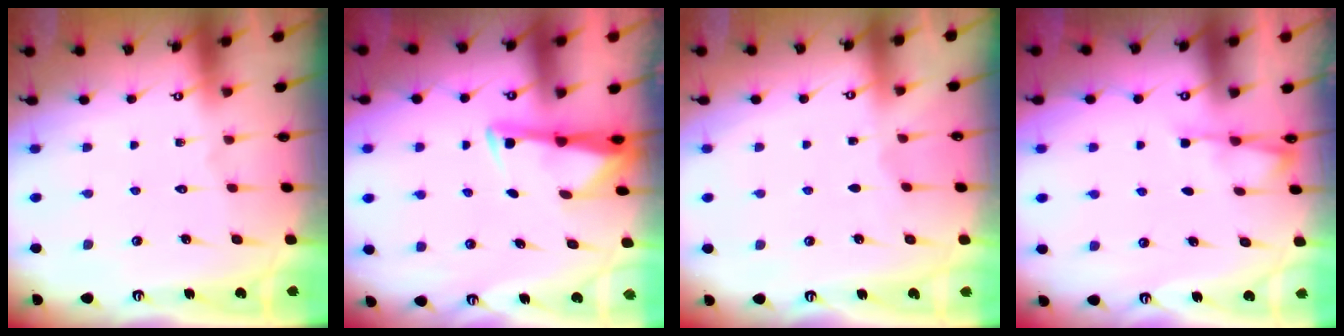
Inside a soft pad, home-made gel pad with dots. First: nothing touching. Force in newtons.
{"total": 3.2, "press": 3.1, "slide": 0.4}
{"total": 2.0, "press": 2.0, "slide": 0.3}
{"total": 2.6, "press": 2.6, "slide": 0.5}